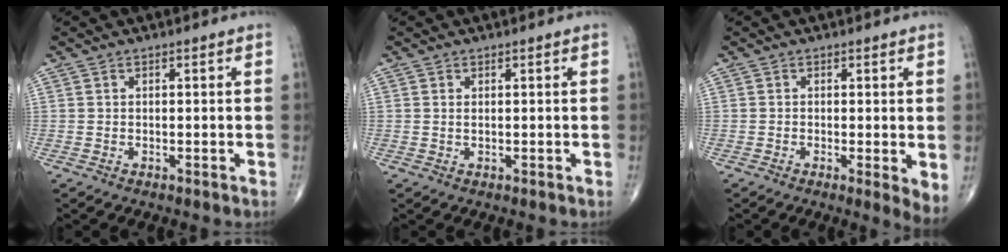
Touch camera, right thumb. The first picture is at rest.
{"total": 0.5, "force": [0.2, 0.2, 0.4], "torque": [-0.009, 0.000, 0.005]}
{"total": 3.8, "force": [-0.2, 0.9, 3.6], "torque": [-0.059, -0.014, -0.009]}